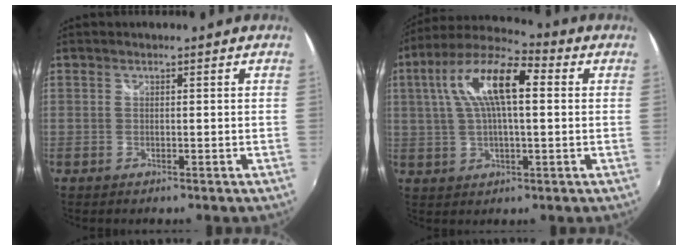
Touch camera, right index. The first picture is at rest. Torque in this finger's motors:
{"motor_torque": [0.50, 0.00, 0.51, 0.21]}